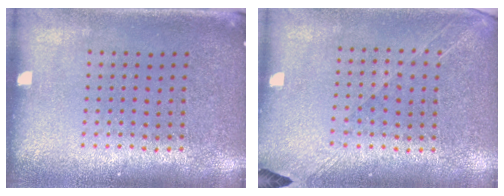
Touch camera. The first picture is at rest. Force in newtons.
{"total": 1.3, "press": 1.2, "slide": 0.6}